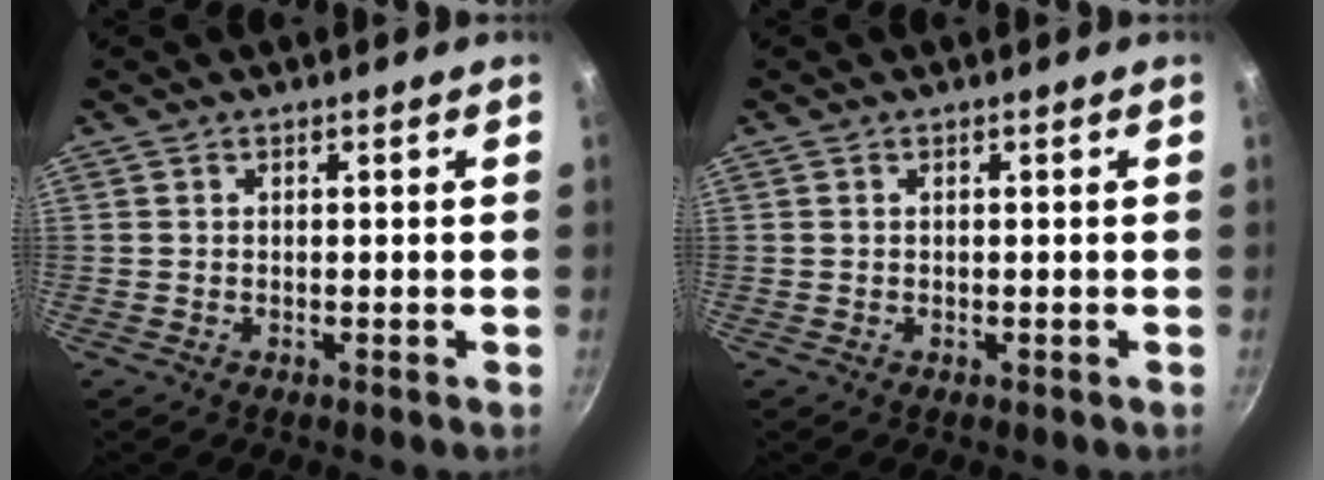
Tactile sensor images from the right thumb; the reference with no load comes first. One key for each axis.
{"total": 0.0}